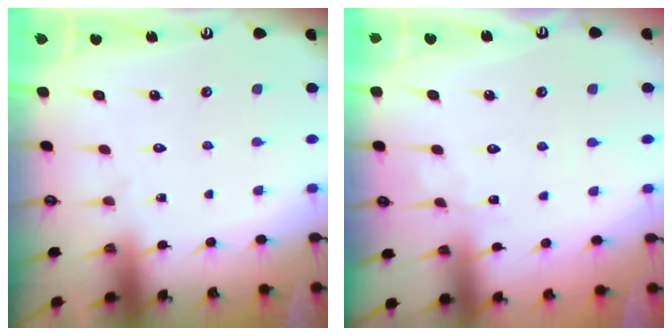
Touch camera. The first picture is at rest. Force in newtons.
{"total": 2.3, "press": 2.3, "slide": 0.3}